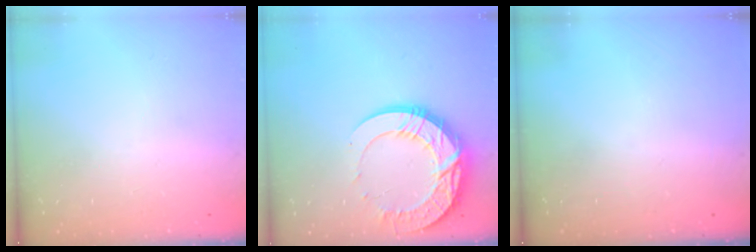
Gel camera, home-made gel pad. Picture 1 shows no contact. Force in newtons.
{"total": 18.8, "press": 18.8, "slide": 1.7}
{"total": 0.0}